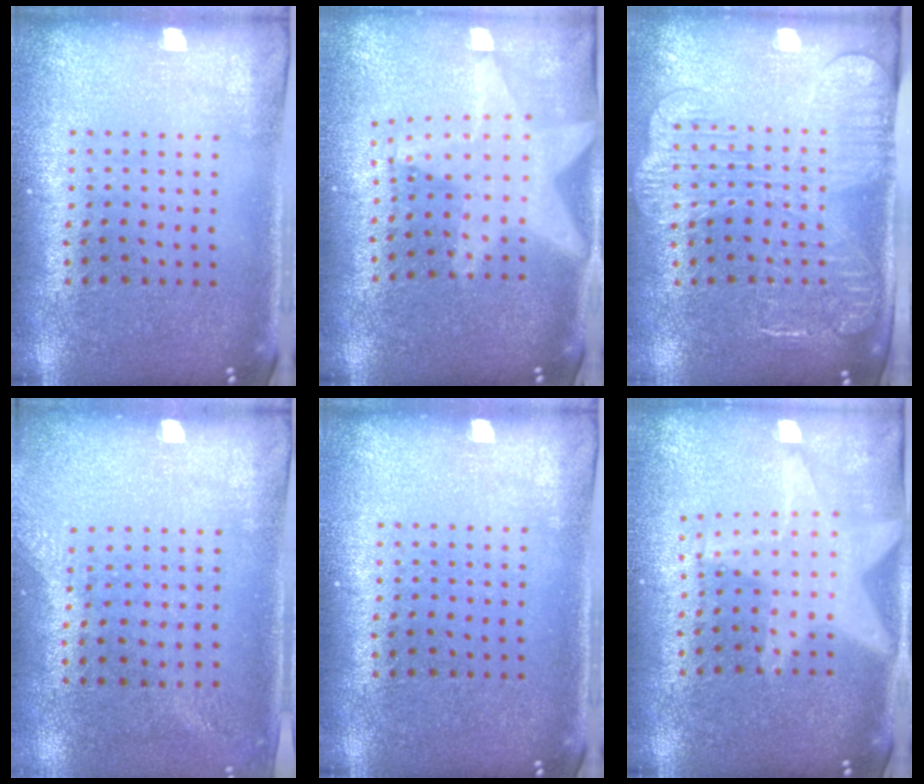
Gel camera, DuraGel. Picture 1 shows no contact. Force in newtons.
{"total": 2.1, "press": 1.7, "slide": 1.2}
{"total": 2.4, "press": 2.0, "slide": 1.4}
{"total": 1.4, "press": 1.1, "slide": 0.9}
{"total": 0.0}
{"total": 1.3, "press": 1.3, "slide": 0.5}